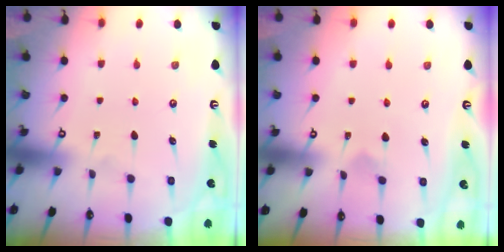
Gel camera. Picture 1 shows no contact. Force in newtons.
{"total": 2.2, "press": 2.2, "slide": 0.2}